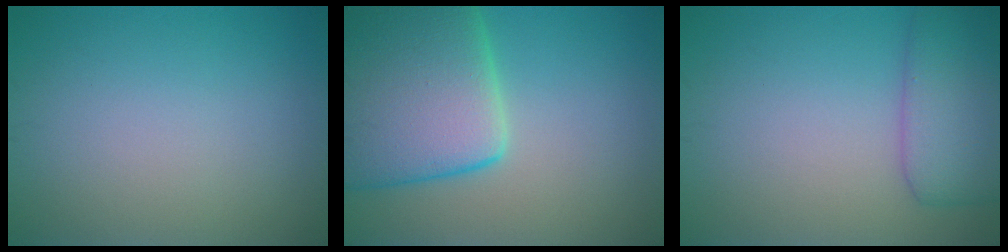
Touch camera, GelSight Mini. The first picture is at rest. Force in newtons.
{"total": 11.6, "press": 11.5, "slide": 1.0}
{"total": 4.7, "press": 4.7, "slide": 0.2}